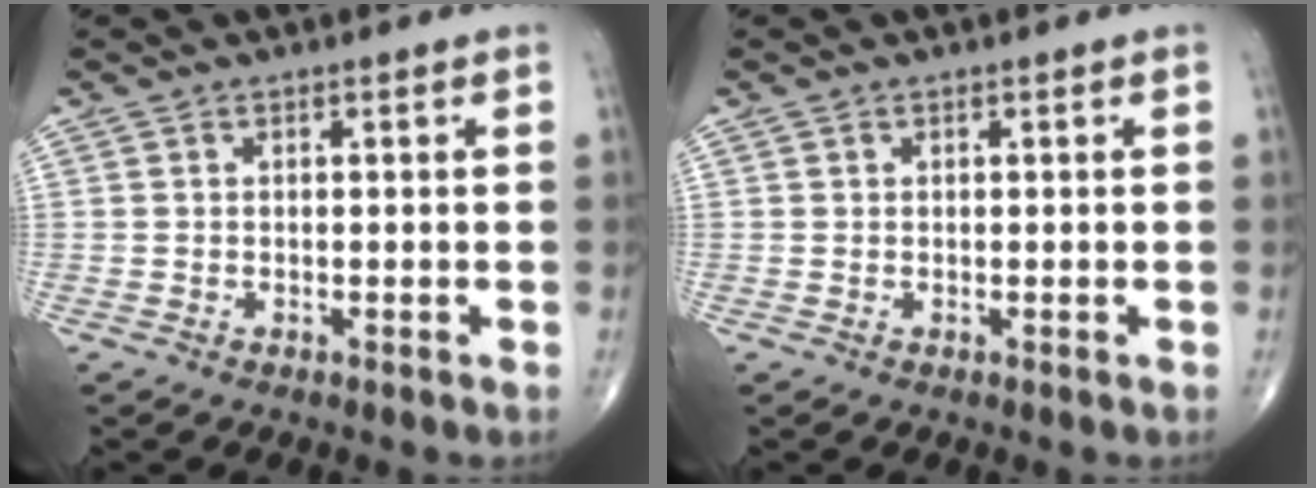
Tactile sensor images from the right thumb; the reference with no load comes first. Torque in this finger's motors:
{"motor_torque": [-0.21, 0.17, -0.13, -0.08, 0.02]}